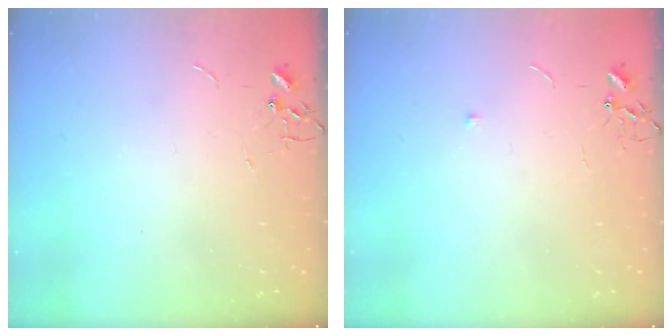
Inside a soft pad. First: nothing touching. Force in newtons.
{"total": 3.9, "press": 3.8, "slide": 0.5}